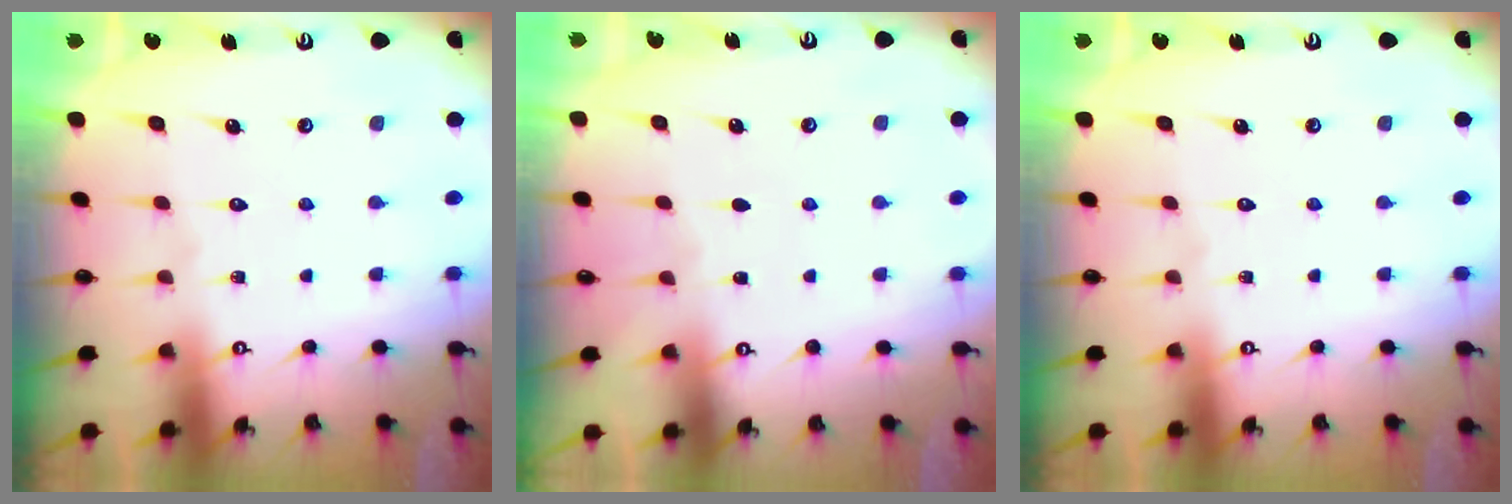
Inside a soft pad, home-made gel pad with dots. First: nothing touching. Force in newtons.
{"total": 2.4, "press": 2.4, "slide": 0.4}
{"total": 0.0}